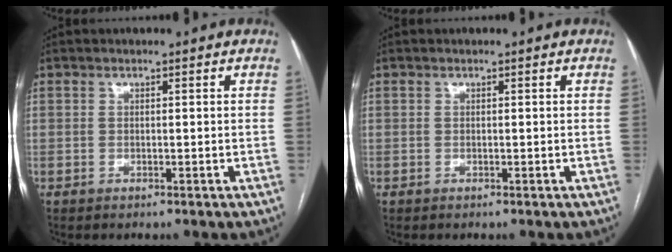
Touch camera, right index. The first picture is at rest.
{"total": 0.0}